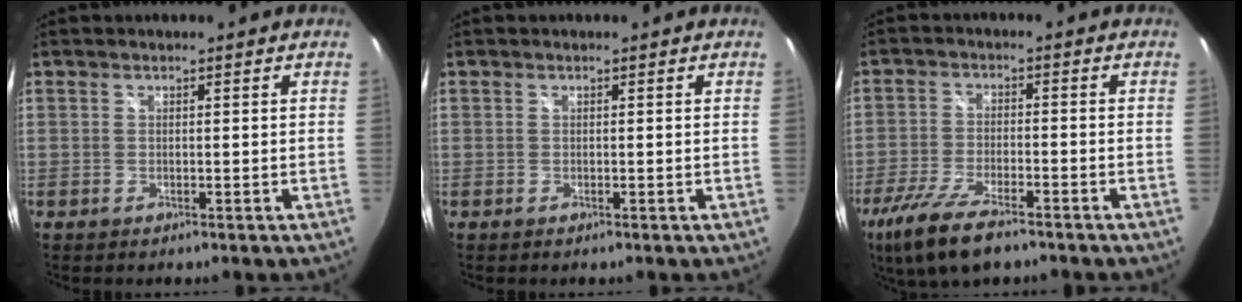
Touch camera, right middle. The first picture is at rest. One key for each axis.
{"total": 0.0}
{"total": 11.5, "fx": -7.9, "fy": 3.3, "fz": 7.7, "tx": -0.179, "ty": -0.035, "tz": -0.148}